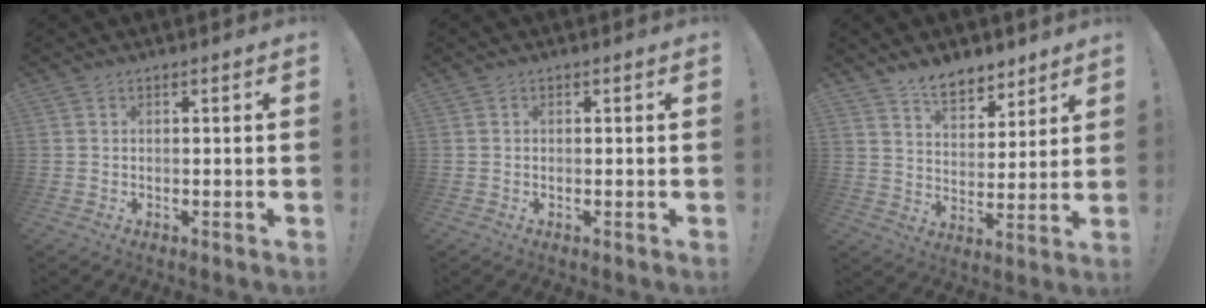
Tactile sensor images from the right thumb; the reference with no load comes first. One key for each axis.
{"total": 0.0}
{"total": 9.2, "fx": 7.3, "fy": 4.4, "fz": 3.5, "tx": -0.055, "ty": -0.049, "tz": 0.139}